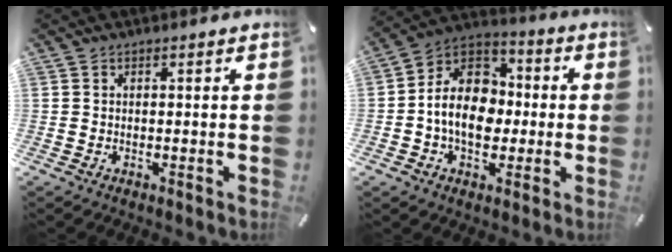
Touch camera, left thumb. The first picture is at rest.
{"total": 13.8, "force": [-2.5, 10.8, 8.1], "torque": [-0.161, 0.018, -0.048]}